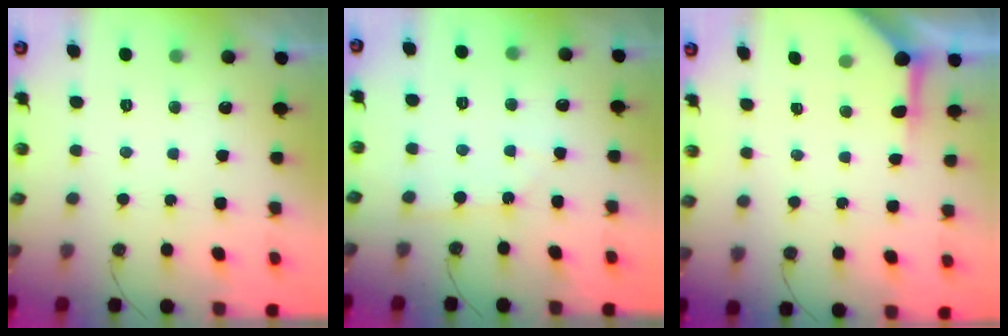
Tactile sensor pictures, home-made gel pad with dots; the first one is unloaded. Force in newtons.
{"total": 4.4, "press": 4.3, "slide": 0.5}
{"total": 4.8, "press": 4.8, "slide": 0.1}